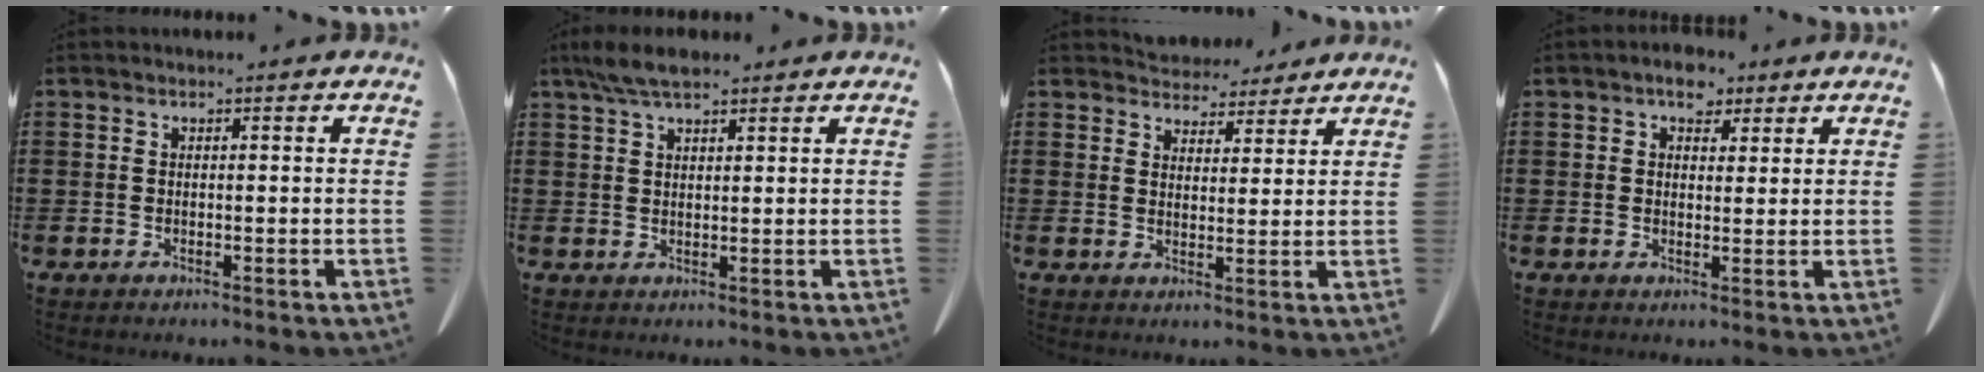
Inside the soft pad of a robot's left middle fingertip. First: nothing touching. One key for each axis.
{"total": 4.6, "fx": 3.3, "fy": 1.1, "fz": 3.0, "tx": -0.066, "ty": -0.002, "tz": 0.063}
{"total": 4.5, "fx": 4.3, "fy": 1.3, "fz": 0.1, "tx": -0.019, "ty": -0.016, "tz": 0.082}
{"total": 3.4, "fx": 2.3, "fy": 2.2, "fz": 1.2, "tx": -0.017, "ty": 0.007, "tz": 0.039}